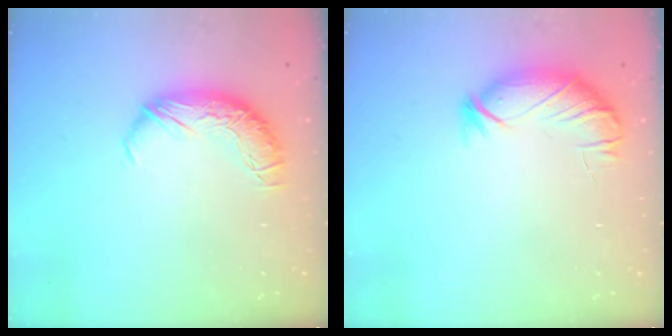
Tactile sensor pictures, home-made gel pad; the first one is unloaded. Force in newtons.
{"total": 3.8, "press": 3.5, "slide": 1.5}